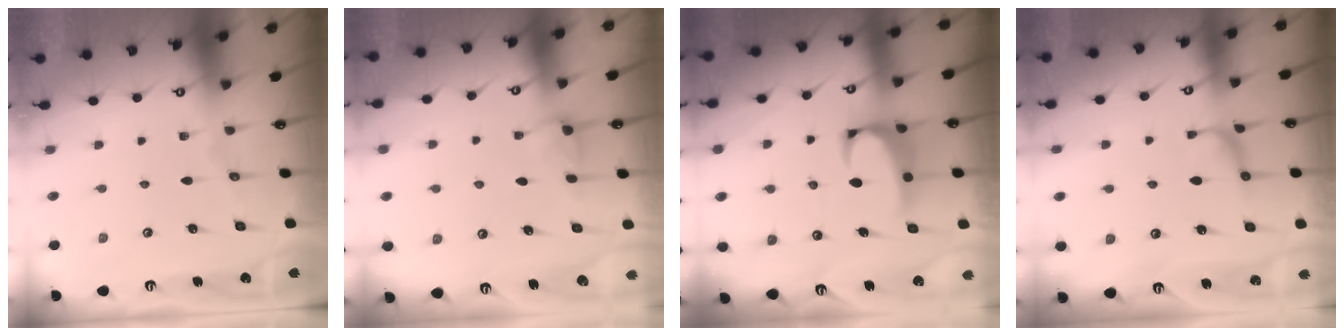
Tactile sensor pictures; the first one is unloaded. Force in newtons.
{"total": 1.7, "press": 1.6, "slide": 0.8}
{"total": 2.8, "press": 2.4, "slide": 1.4}
{"total": 1.0, "press": 0.8, "slide": 0.6}